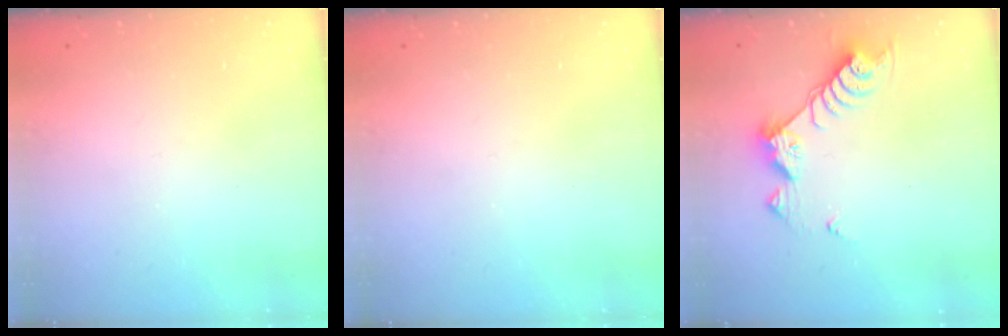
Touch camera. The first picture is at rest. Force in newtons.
{"total": 0.0}
{"total": 9.2, "press": 9.2, "slide": 0.8}